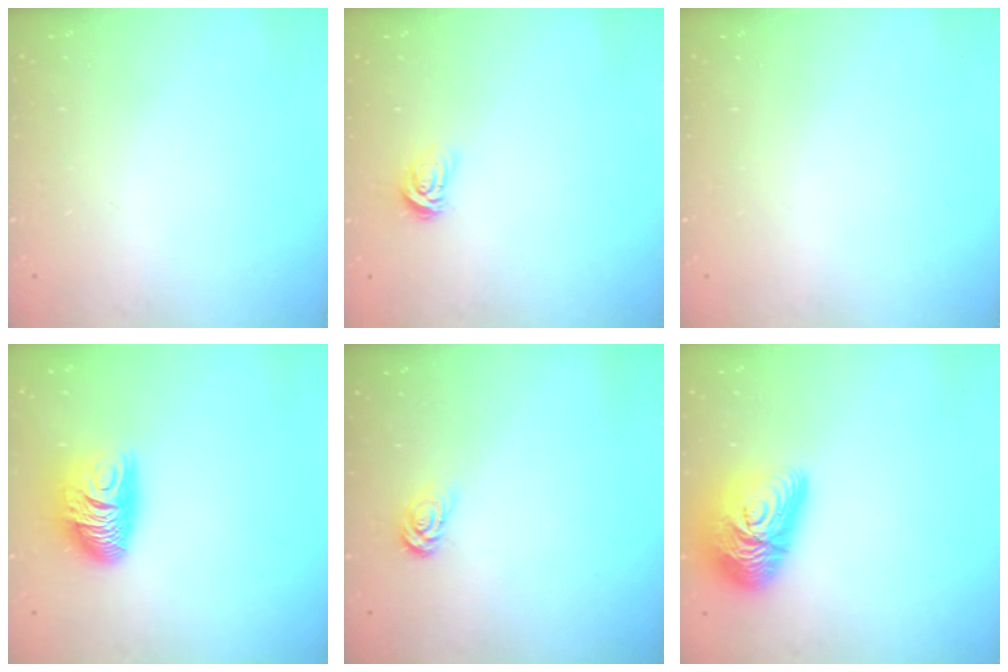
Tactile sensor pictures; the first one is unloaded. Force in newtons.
{"total": 3.4, "press": 3.4, "slide": 0.4}
{"total": 0.0}
{"total": 10.2, "press": 10.2, "slide": 0.6}
{"total": 3.2, "press": 3.1, "slide": 0.4}
{"total": 16.1, "press": 16.1, "slide": 0.9}